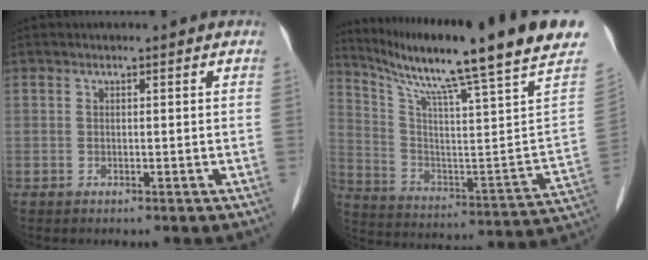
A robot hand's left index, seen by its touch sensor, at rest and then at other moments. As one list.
[{"total": 25.6, "force": [19.5, -0.8, 16.6], "torque": [-0.276, -0.050, 0.283]}]